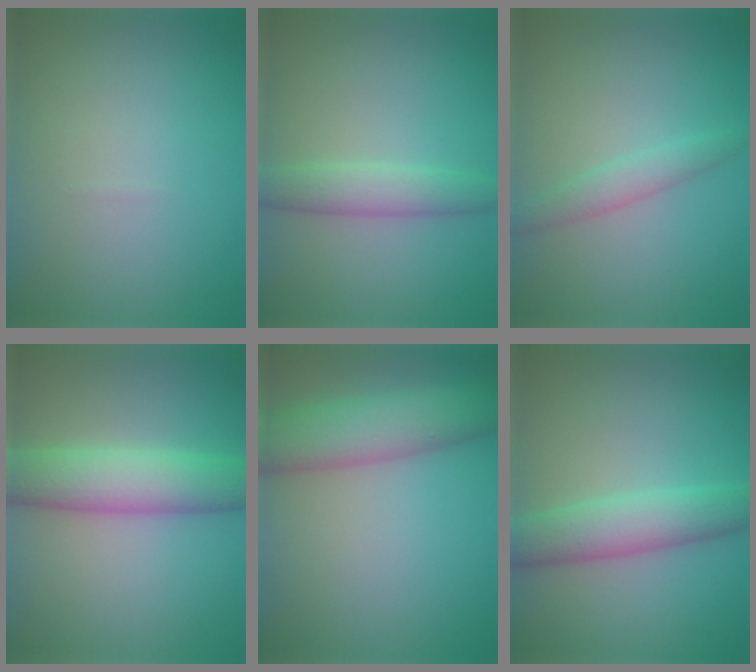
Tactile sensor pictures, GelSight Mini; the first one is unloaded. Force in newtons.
{"total": 2.4, "press": 2.4, "slide": 0.2}
{"total": 1.9, "press": 1.9, "slide": 0.1}
{"total": 5.9, "press": 5.9, "slide": 0.3}
{"total": 6.4, "press": 6.4, "slide": 0.3}
{"total": 4.6, "press": 4.6, "slide": 0.1}